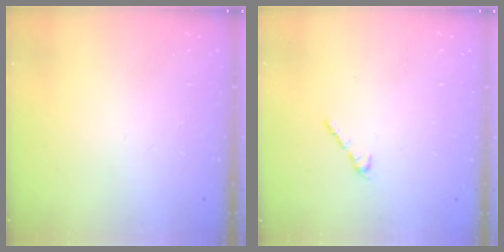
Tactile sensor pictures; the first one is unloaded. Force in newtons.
{"total": 2.5, "press": 2.4, "slide": 0.7}